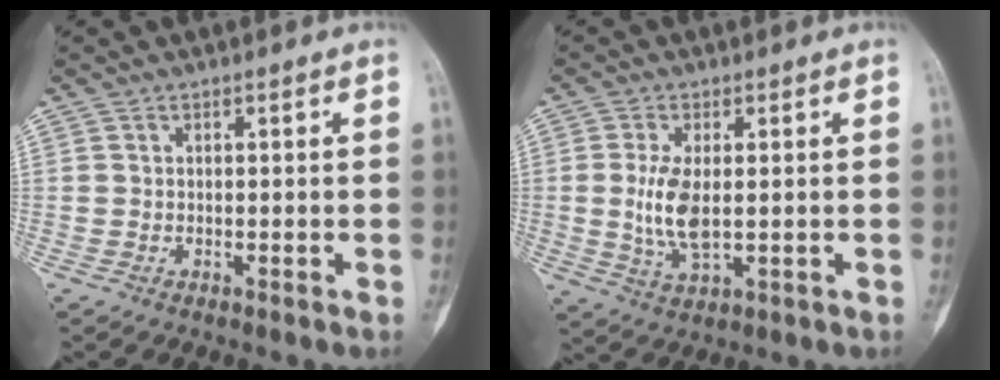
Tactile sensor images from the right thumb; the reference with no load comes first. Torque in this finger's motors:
{"motor_torque": [1.14, 0.93, 0.45, -0.60, 0.23]}